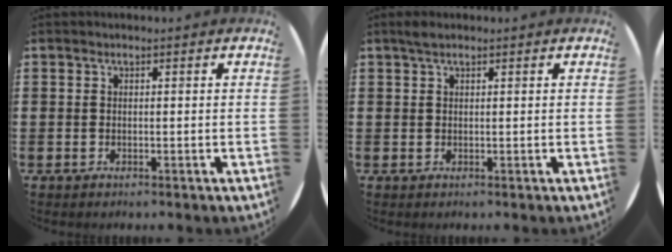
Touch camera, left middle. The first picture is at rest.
{"total": 1.1, "force": [0.8, 0.3, 0.6], "torque": [-0.012, 0.005, 0.014]}